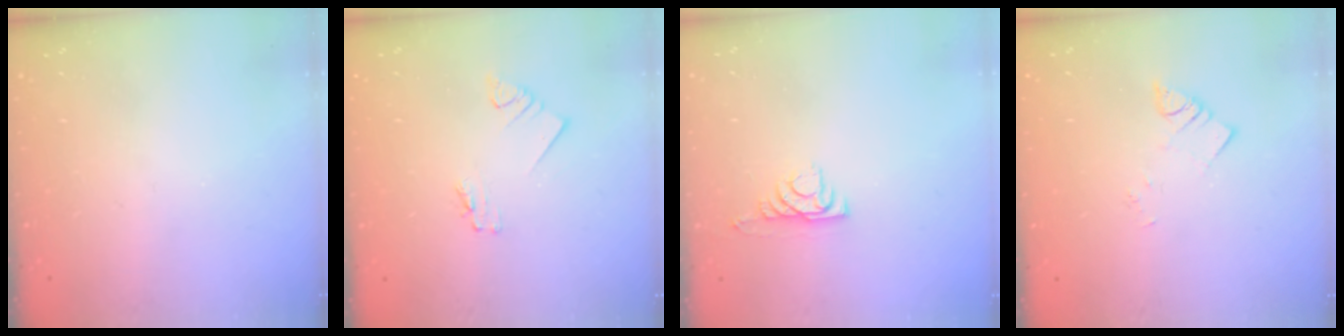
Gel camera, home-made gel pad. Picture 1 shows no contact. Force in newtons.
{"total": 1.8, "press": 1.7, "slide": 0.2}
{"total": 5.0, "press": 4.9, "slide": 0.7}
{"total": 2.2, "press": 2.2, "slide": 0.2}